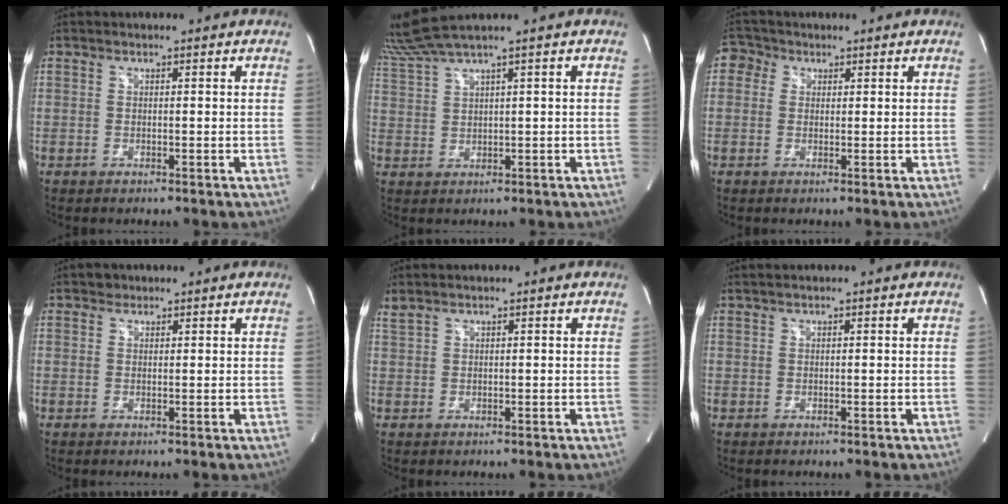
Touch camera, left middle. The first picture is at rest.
{"total": 5.0, "force": [4.2, -1.8, 2.1], "torque": [-0.064, 0.010, 0.098]}
{"total": 3.2, "force": [1.1, 2.9, 0.8], "torque": [-0.020, 0.013, 0.016]}
{"total": 1.0, "force": [0.8, 0.7, 0.0], "torque": [0.000, 0.000, 0.007]}
{"total": 1.1, "force": [1.0, 0.0, 0.4], "torque": [-0.018, 0.016, 0.029]}
{"total": 0.9, "force": [0.8, -0.1, 0.4], "torque": [-0.011, 0.016, 0.021]}